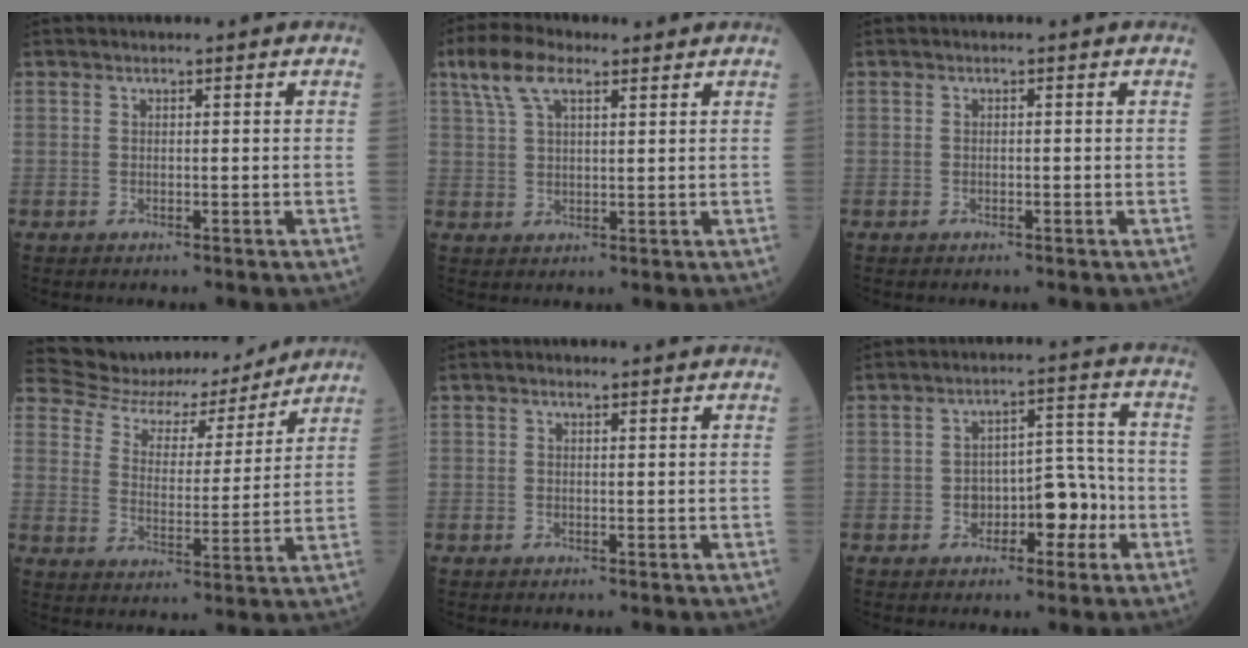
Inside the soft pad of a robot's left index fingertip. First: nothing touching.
{"total": 6.9, "force": [4.3, 2.5, 4.8], "torque": [-0.109, 0.029, 0.083]}
{"total": 0.0}
{"total": 14.9, "force": [14.2, 3.5, 2.8], "torque": [-0.051, 0.000, 0.213]}
{"total": 0.5, "force": [0.3, 0.2, 0.3], "torque": [-0.011, -0.001, 0.004]}
{"total": 7.1, "force": [-2.6, 3.7, 5.4], "torque": [-0.077, 0.028, -0.036]}